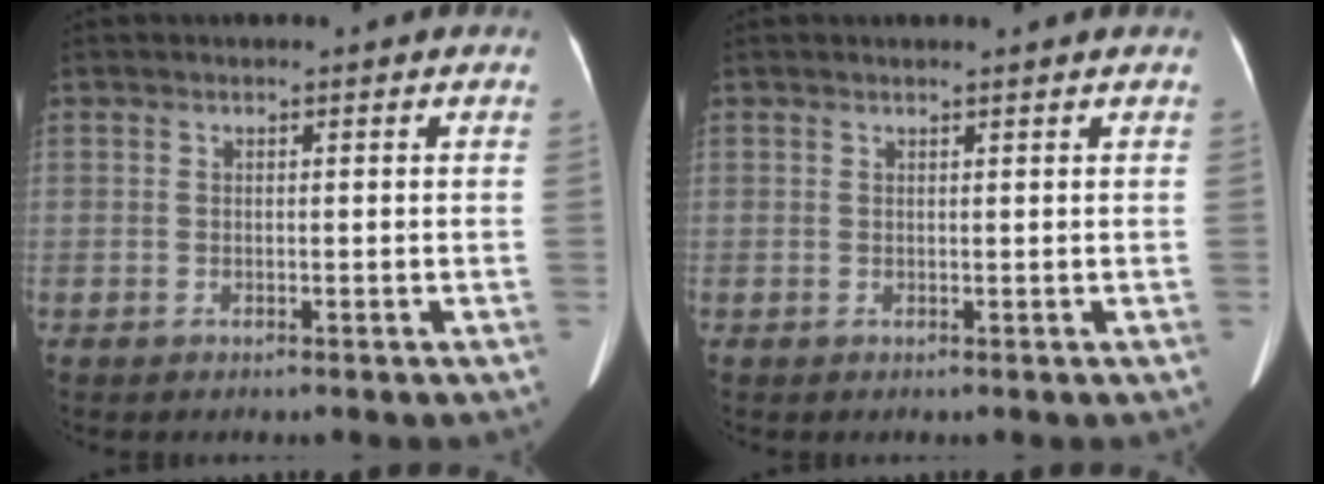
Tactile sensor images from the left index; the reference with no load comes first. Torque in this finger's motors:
{"motor_torque": [0.09, 0.00, 0.05, 0.00]}